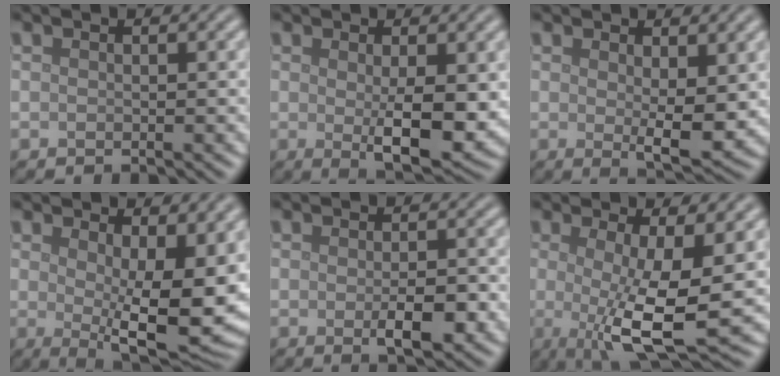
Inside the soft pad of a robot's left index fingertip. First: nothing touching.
{"total": 5.2, "force": [-0.3, 1.5, 5.0], "torque": [-0.080, -0.014, 0.002]}
{"total": 3.6, "force": [0.6, 1.1, 3.4], "torque": [-0.054, -0.012, 0.013]}
{"total": 10.5, "force": [0.6, 3.6, 9.9], "torque": [-0.135, -0.023, 0.016]}
{"total": 3.2, "force": [-0.9, 1.0, 2.9], "torque": [-0.045, -0.005, -0.011]}
{"total": 8.6, "force": [-0.8, 2.3, 8.3], "torque": [-0.135, -0.013, -0.013]}